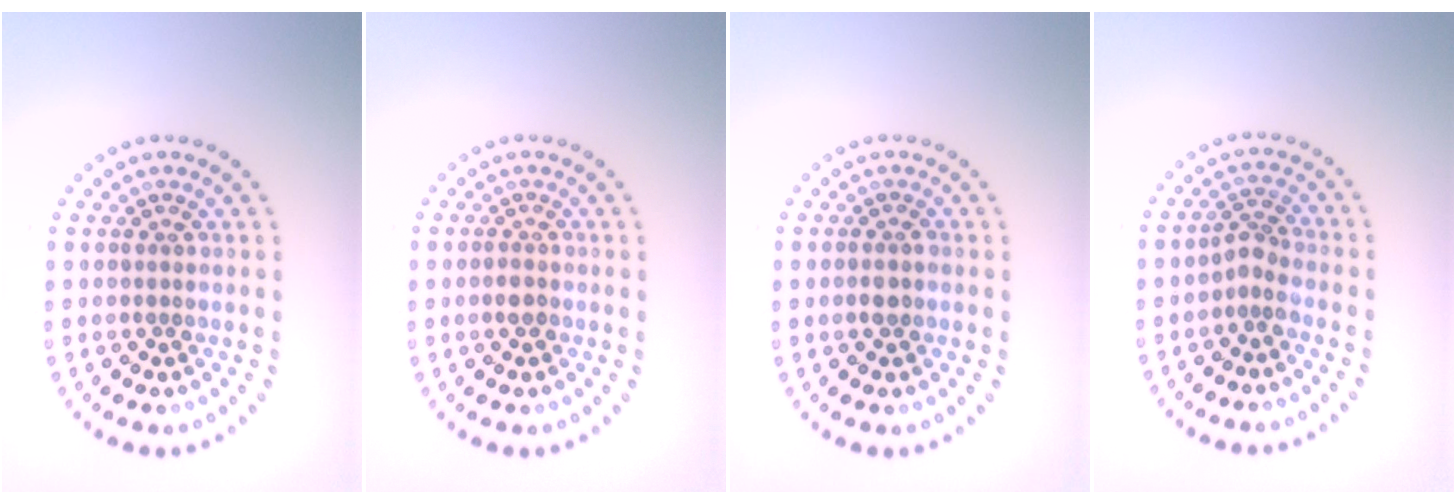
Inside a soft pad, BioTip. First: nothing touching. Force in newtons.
{"total": 1.1, "press": 1.0, "slide": 0.4}
{"total": 1.1, "press": 1.0, "slide": 0.5}
{"total": 1.9, "press": 1.4, "slide": 1.3}